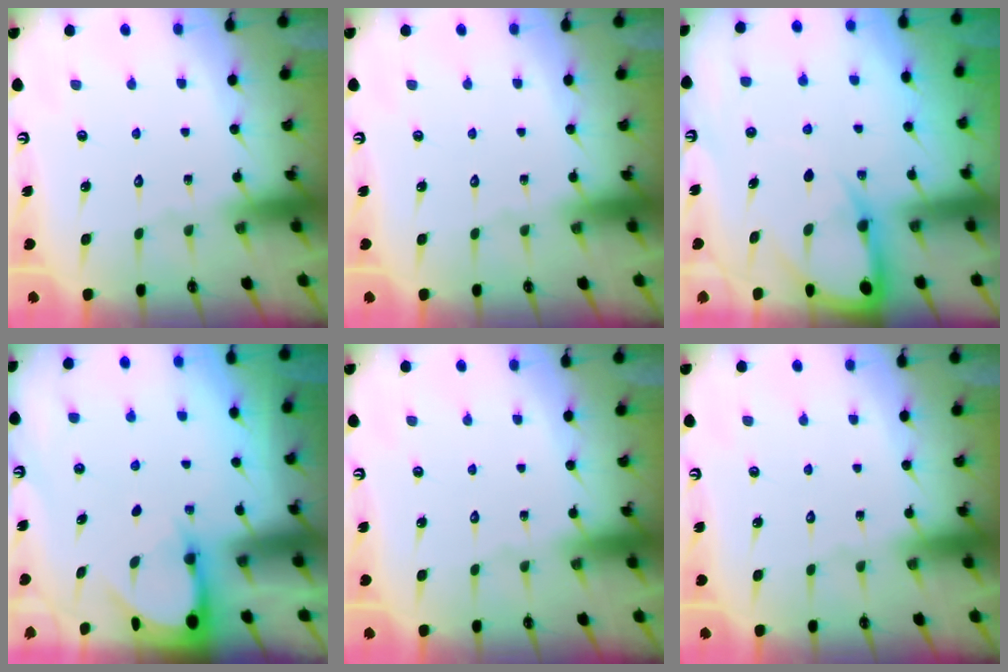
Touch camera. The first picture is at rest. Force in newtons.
{"total": 0.0}
{"total": 7.8, "press": 7.7, "slide": 0.9}
{"total": 3.3, "press": 3.3, "slide": 0.3}
{"total": 0.0}
{"total": 0.0}